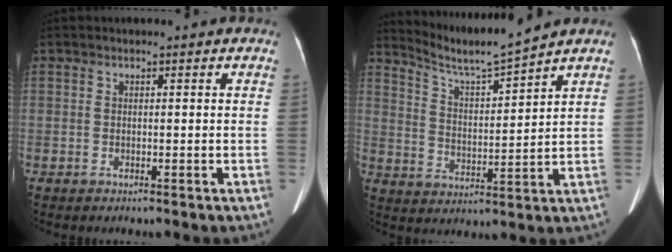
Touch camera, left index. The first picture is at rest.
{"total": 7.5, "force": [7.1, -2.1, 1.2], "torque": [-0.038, -0.014, 0.143]}